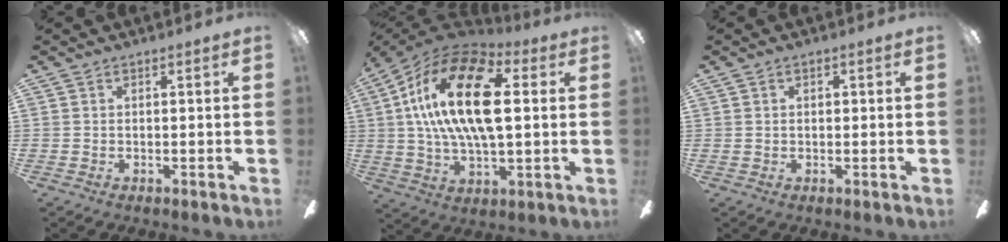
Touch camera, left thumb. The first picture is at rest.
{"total": 23.4, "force": [5.7, 11.1, 19.8], "torque": [-0.394, -0.004, 0.090]}
{"total": 1.1, "force": [0.2, 0.8, 0.7], "torque": [-0.013, 0.005, 0.003]}